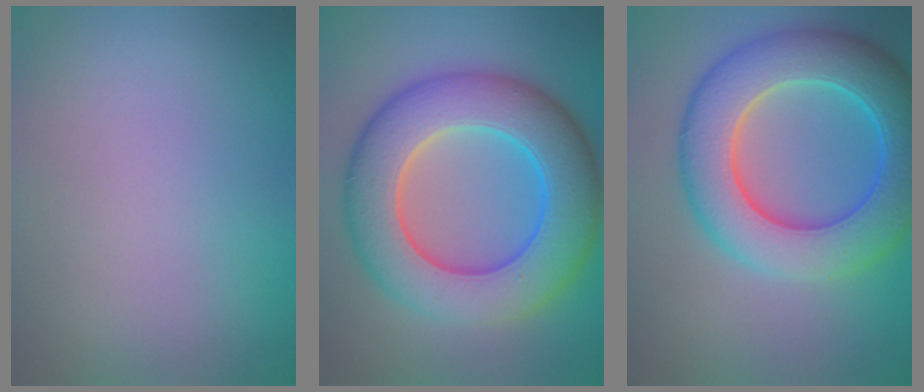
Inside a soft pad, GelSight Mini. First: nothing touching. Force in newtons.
{"total": 11.8, "press": 11.8, "slide": 0.3}
{"total": 10.4, "press": 10.3, "slide": 0.4}